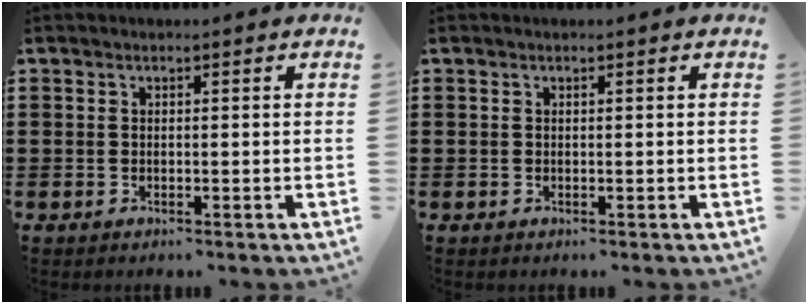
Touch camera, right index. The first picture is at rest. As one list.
[{"total": 0.0}]